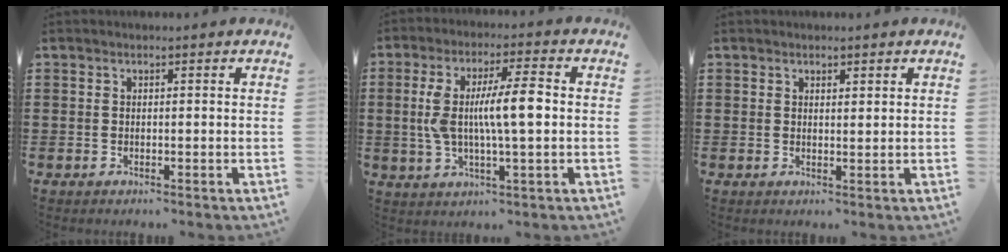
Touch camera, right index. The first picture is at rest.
{"total": 9.6, "force": [0.4, 2.0, 9.3], "torque": [-0.177, 0.003, 0.002]}
{"total": 1.1, "force": [1.0, 0.5, 0.2], "torque": [-0.006, 0.003, 0.018]}